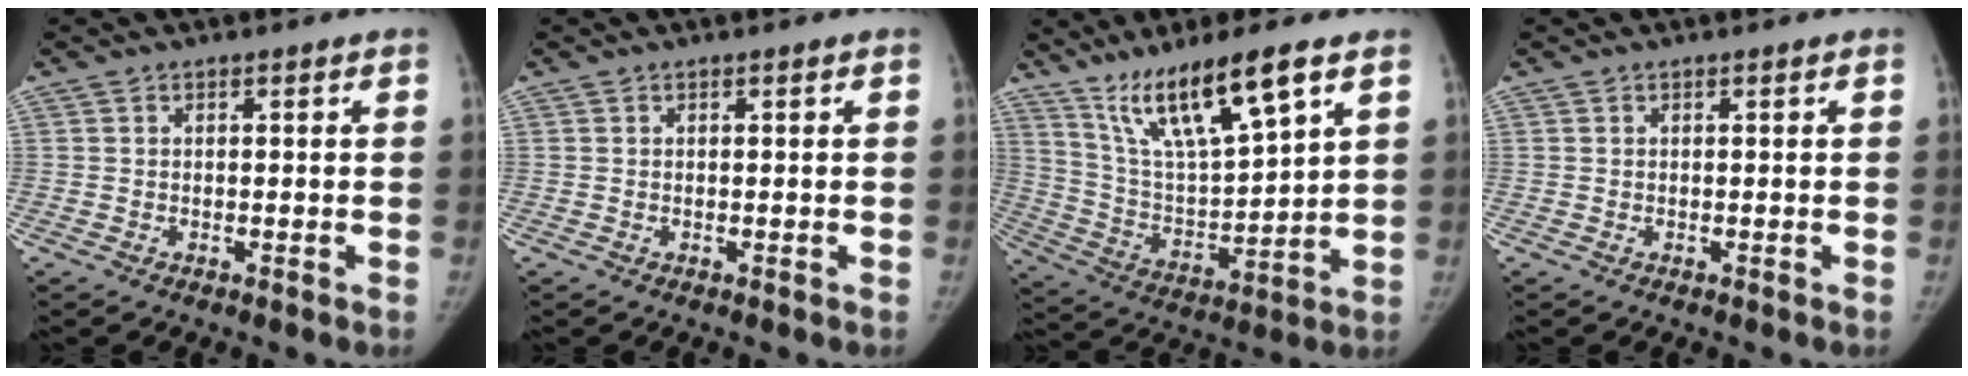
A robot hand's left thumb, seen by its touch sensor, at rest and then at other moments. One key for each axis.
{"total": 0.0}
{"total": 16.6, "fx": 10.5, "fy": 3.2, "fz": 12.5, "tx": -0.219, "ty": -0.049, "tz": 0.209}
{"total": 0.0}